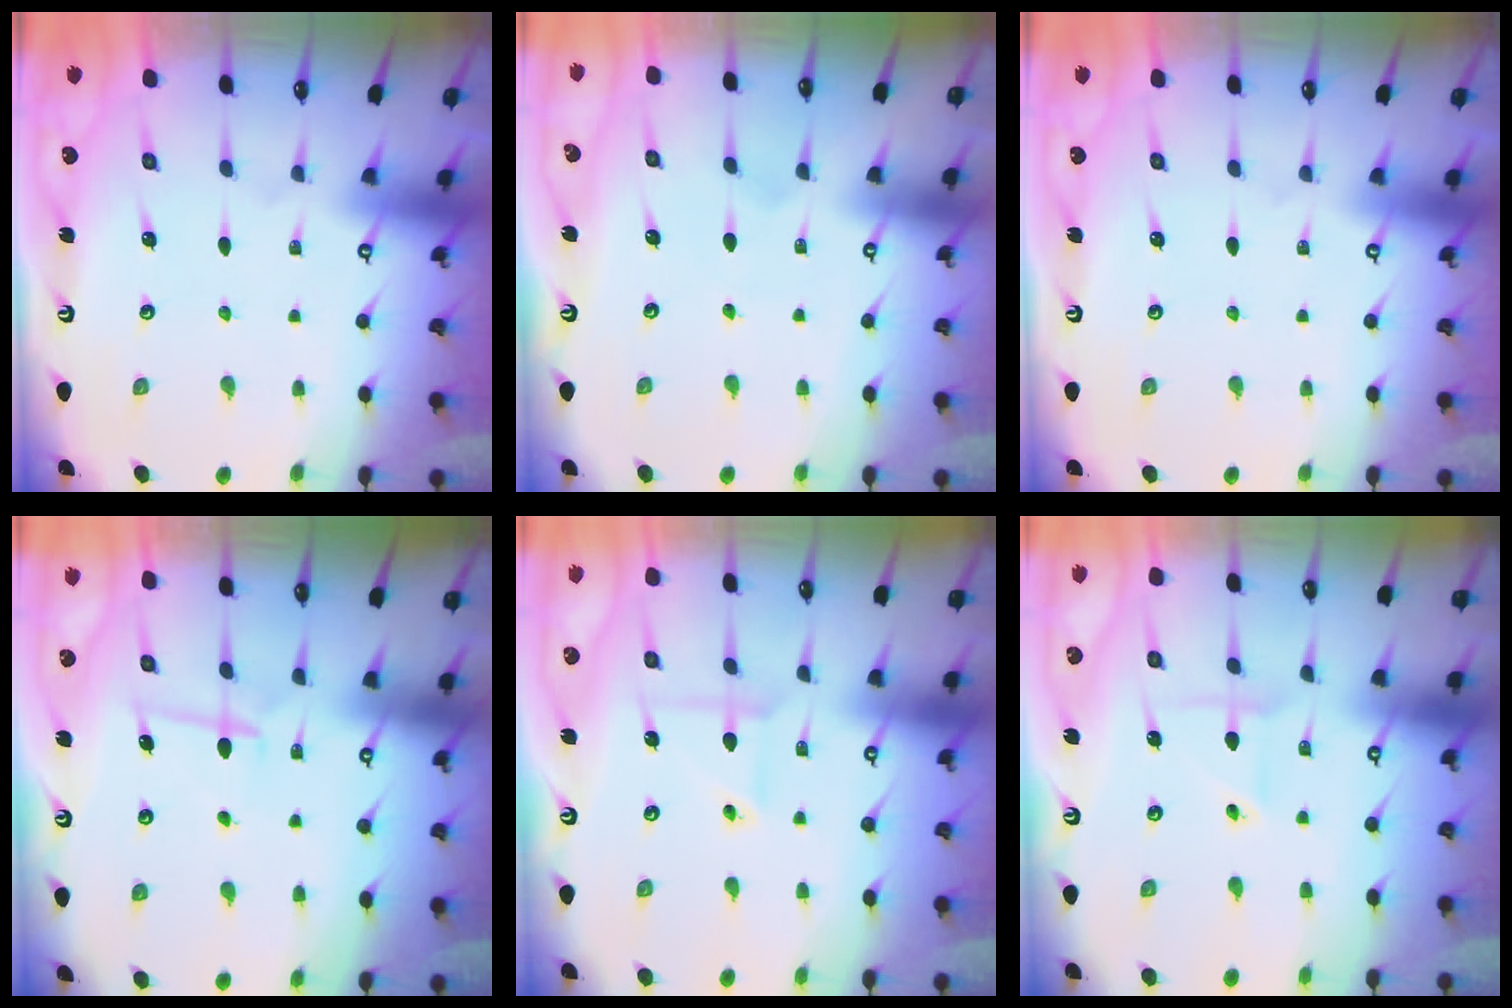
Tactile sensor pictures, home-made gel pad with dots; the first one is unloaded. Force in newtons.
{"total": 2.7, "press": 2.7, "slide": 0.3}
{"total": 0.0}
{"total": 5.9, "press": 5.8, "slide": 1.0}
{"total": 4.4, "press": 4.4, "slide": 0.2}
{"total": 2.5, "press": 2.5, "slide": 0.1}